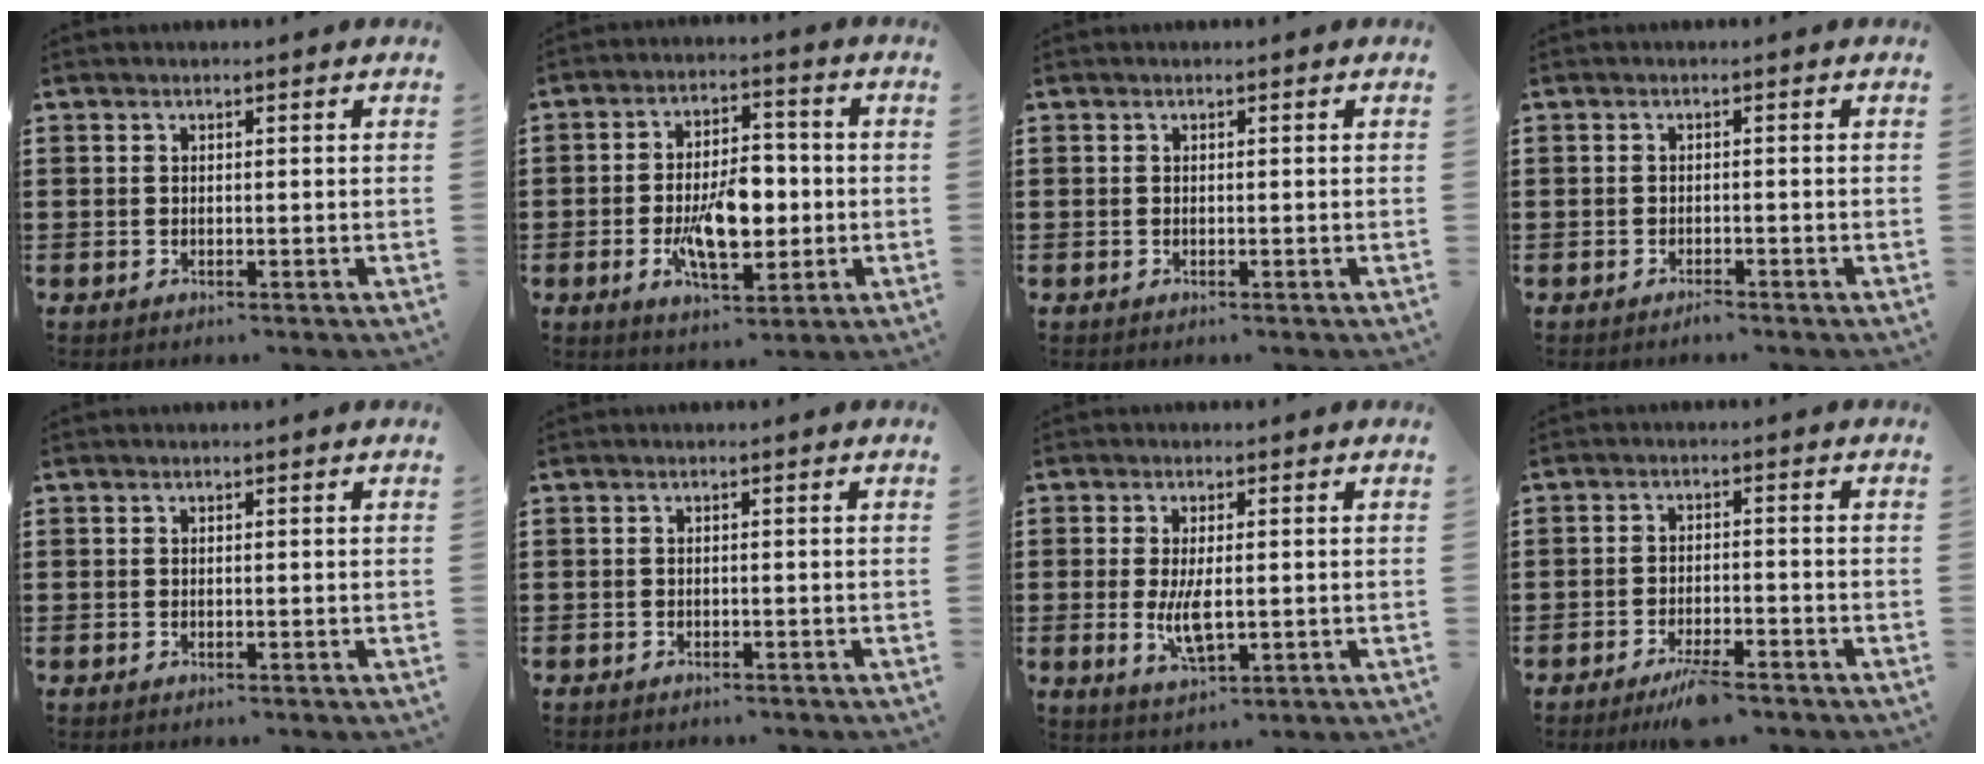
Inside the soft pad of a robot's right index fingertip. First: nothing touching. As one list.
[{"total": 10.0, "force": [-1.9, 4.9, 8.5], "torque": [-0.152, -0.004, -0.035]}, {"total": 0.0}, {"total": 1.0, "force": [-0.9, 0.1, 0.3], "torque": [-0.009, -0.002, -0.018]}, {"total": 0.0}, {"total": 0.6, "force": [-0.6, 0.1, 0.0], "torque": [-0.001, 0.001, -0.012]}, {"total": 5.4, "force": [-0.3, 2.0, 5.0], "torque": [-0.110, -0.007, -0.010]}, {"total": 4.3, "force": [-3.5, 0.7, 2.5], "torque": [-0.046, 0.001, -0.065]}]